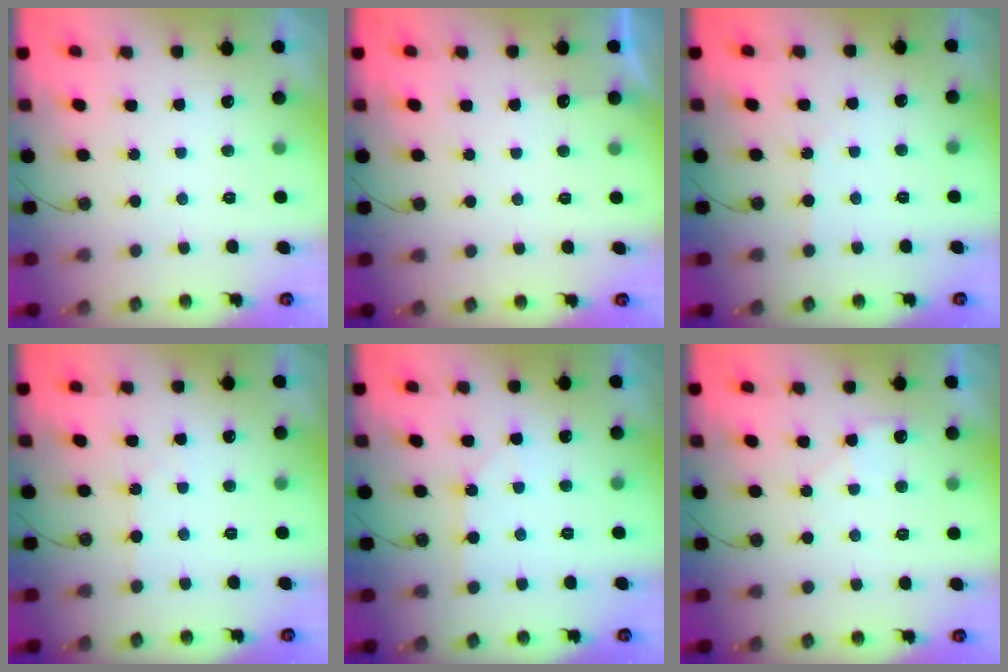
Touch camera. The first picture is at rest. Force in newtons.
{"total": 2.7, "press": 2.7, "slide": 0.3}
{"total": 1.6, "press": 1.5, "slide": 0.3}
{"total": 2.9, "press": 2.8, "slide": 0.5}
{"total": 5.4, "press": 5.3, "slide": 0.7}
{"total": 6.7, "press": 6.6, "slide": 0.8}